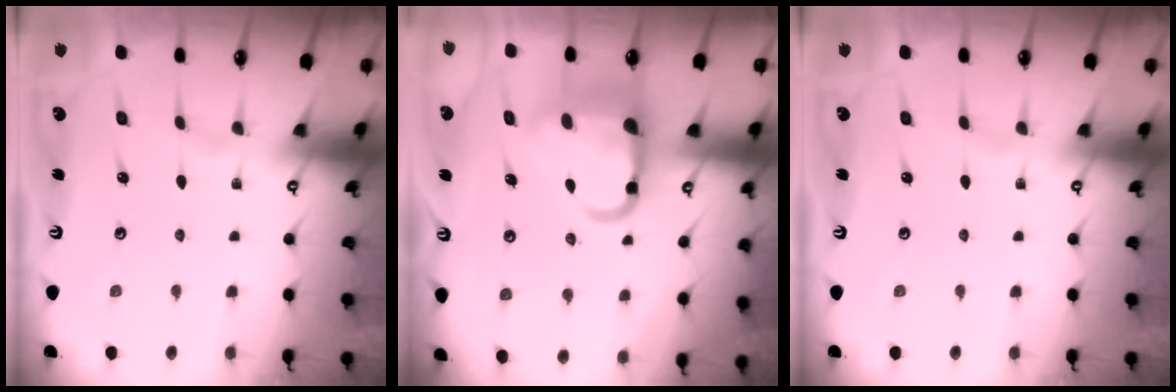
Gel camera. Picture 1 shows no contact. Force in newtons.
{"total": 14.3, "press": 14.3, "slide": 1.5}
{"total": 0.0}